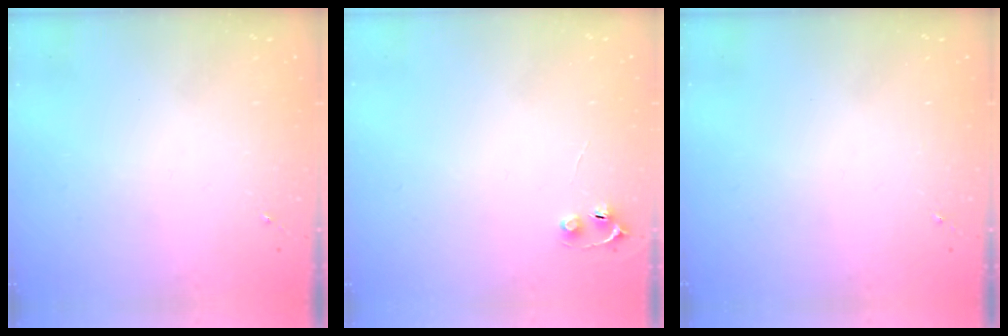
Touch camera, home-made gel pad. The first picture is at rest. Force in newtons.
{"total": 4.0, "press": 4.0, "slide": 0.5}
{"total": 0.0}